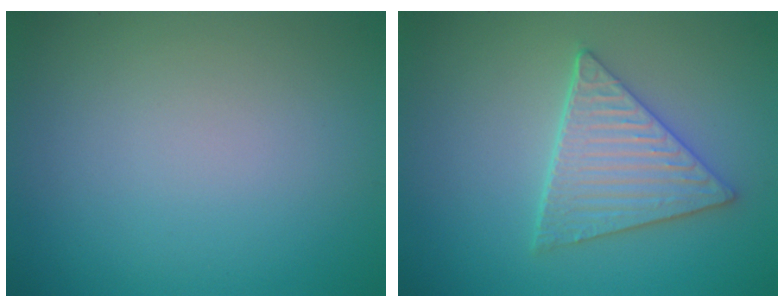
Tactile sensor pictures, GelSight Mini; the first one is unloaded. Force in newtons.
{"total": 4.5, "press": 3.9, "slide": 2.1}